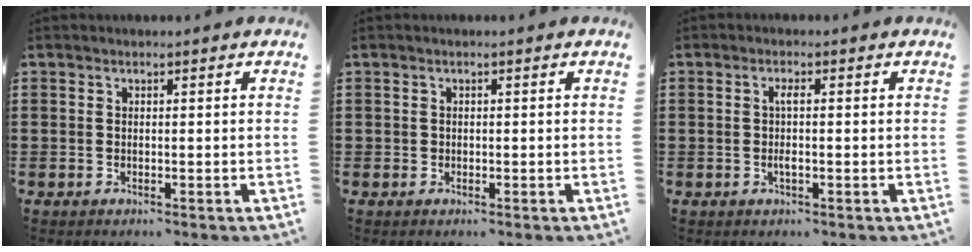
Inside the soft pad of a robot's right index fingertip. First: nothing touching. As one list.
[{"total": 0.6, "force": [0.0, 0.6, 0.1], "torque": [-0.002, 0.005, -0.002]}, {"total": 2.2, "force": [-0.2, 0.5, 2.1], "torque": [-0.052, -0.004, -0.010]}]